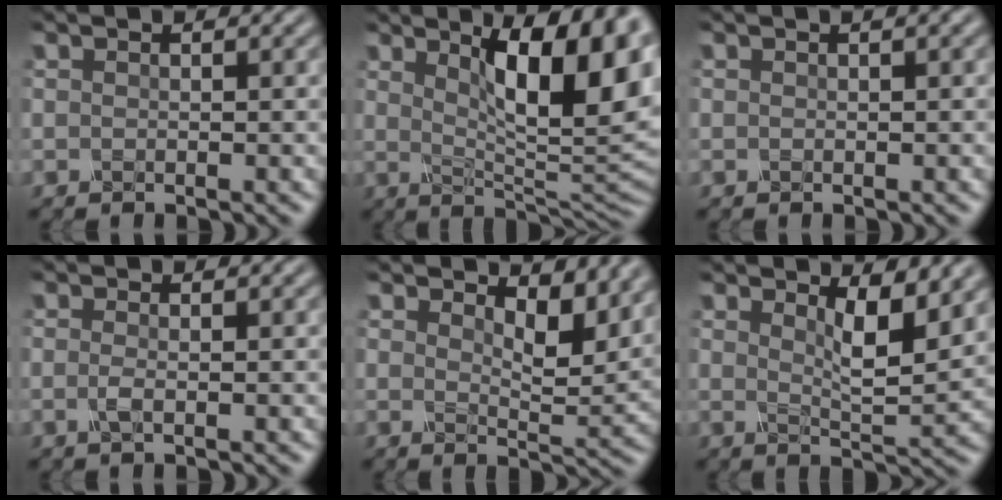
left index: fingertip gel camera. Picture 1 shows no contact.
{"total": 12.1, "force": [3.9, 3.9, 10.8], "torque": [-0.124, -0.006, 0.058]}
{"total": 0.8, "force": [0.4, 0.2, 0.7], "torque": [-0.009, 0.001, 0.005]}
{"total": 0.9, "force": [-0.4, 0.2, 0.8], "torque": [-0.020, -0.002, -0.008]}
{"total": 4.3, "force": [2.8, 1.7, 2.8], "torque": [-0.046, -0.010, 0.033]}
{"total": 4.2, "force": [2.1, 1.2, 3.4], "torque": [-0.057, -0.013, 0.035]}